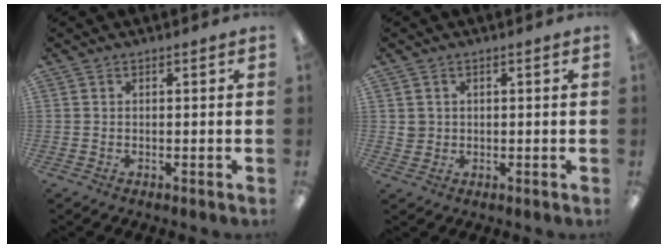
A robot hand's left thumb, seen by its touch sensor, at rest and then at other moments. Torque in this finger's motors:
{"motor_torque": [-0.04, 0.01, 0.02, -0.02, 0.00]}